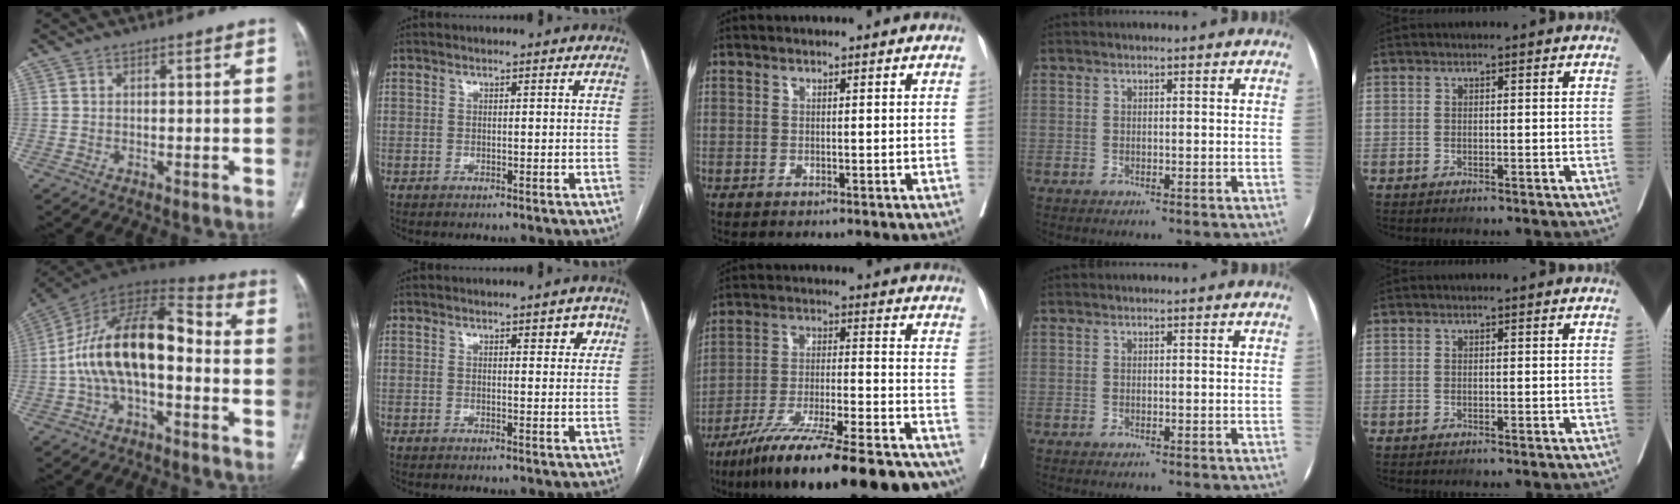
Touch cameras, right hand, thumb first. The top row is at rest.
{"thumb": {"total": 18.8, "force": [-2.3, 9.5, 16.1], "torque": [-0.271, 0.060, -0.046]}, "index": {"total": 3.3, "force": [1.8, 1.1, 2.5], "torque": [-0.027, 0.002, 0.022]}, "middle": {"total": 26.2, "force": [-21.2, 3.0, 15.1], "torque": [-0.180, -0.014, -0.328]}}